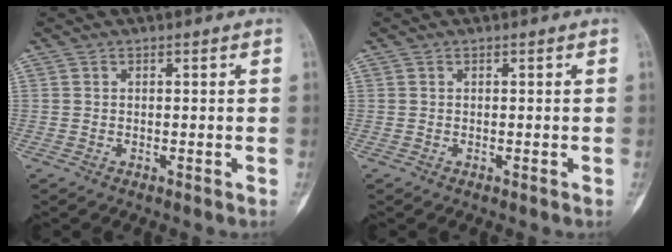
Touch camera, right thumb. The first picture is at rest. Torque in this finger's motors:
{"motor_torque": [-0.02, 0.01, 0.06, -0.05, 0.01]}